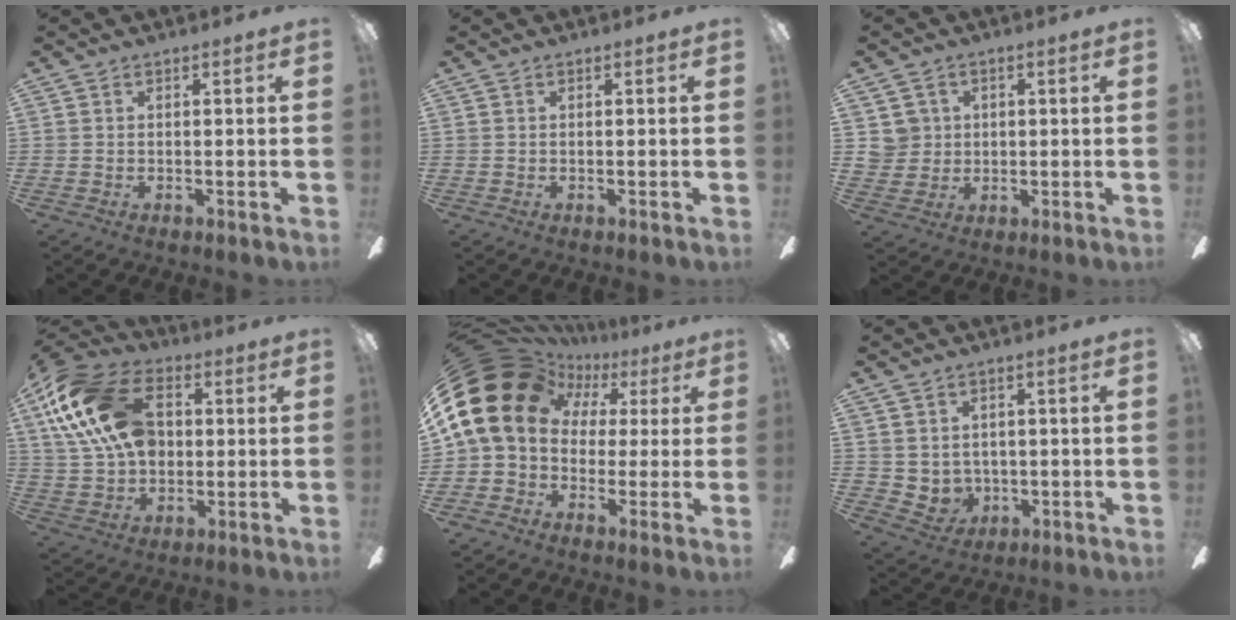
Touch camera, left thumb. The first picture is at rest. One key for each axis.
{"total": 0.0}
{"total": 5.1, "fx": 1.2, "fy": 4.9, "fz": 0.5, "tx": -0.011, "ty": 0.008, "tz": 0.023}
{"total": 21.7, "fx": 5.6, "fy": 14.6, "fz": 15.0, "tx": -0.308, "ty": 0.014, "tz": 0.101}
{"total": 16.7, "fx": 3.8, "fy": 13.4, "fz": 9.2, "tx": -0.225, "ty": -0.017, "tz": 0.067}
{"total": 4.0, "fx": 1.3, "fy": 3.8, "fz": 0.5, "tx": -0.023, "ty": -0.012, "tz": 0.026}